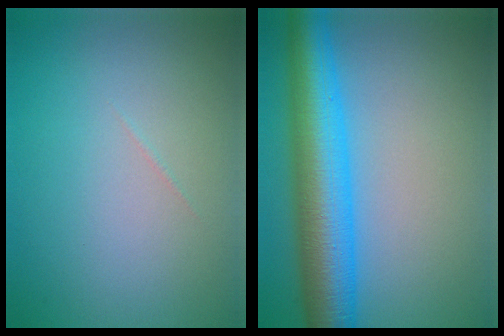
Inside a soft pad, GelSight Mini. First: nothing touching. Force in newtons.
{"total": 9.3, "press": 9.3, "slide": 0.2}